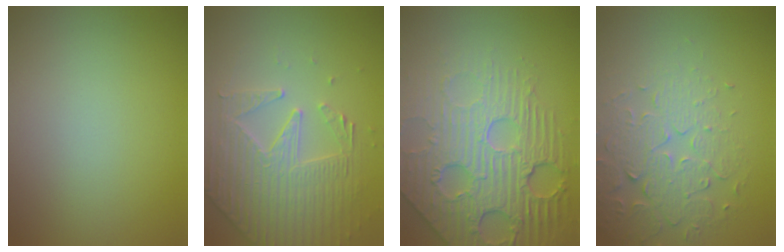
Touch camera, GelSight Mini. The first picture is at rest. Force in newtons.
{"total": 4.2, "press": 3.9, "slide": 1.6}
{"total": 7.8, "press": 6.1, "slide": 4.9}
{"total": 4.2, "press": 3.9, "slide": 1.5}